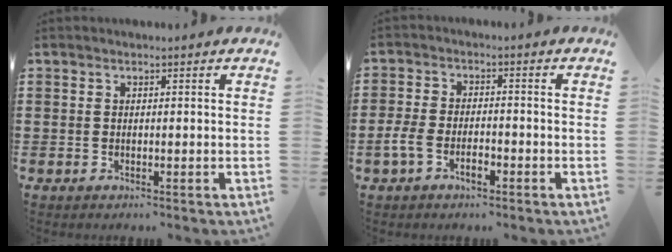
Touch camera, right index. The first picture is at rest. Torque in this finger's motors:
{"motor_torque": [1.08, 1.06, 0.39, 0.08]}